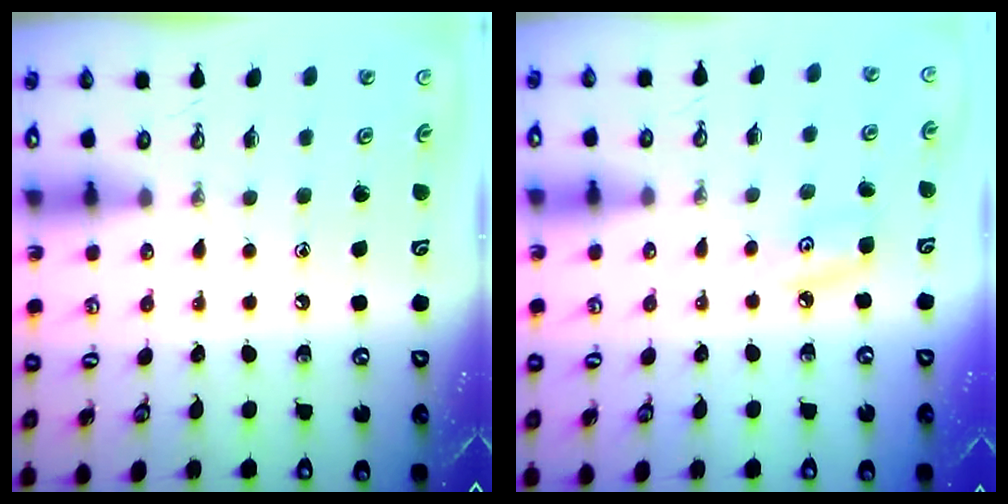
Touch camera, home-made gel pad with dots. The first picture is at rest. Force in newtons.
{"total": 5.1, "press": 5.0, "slide": 0.7}